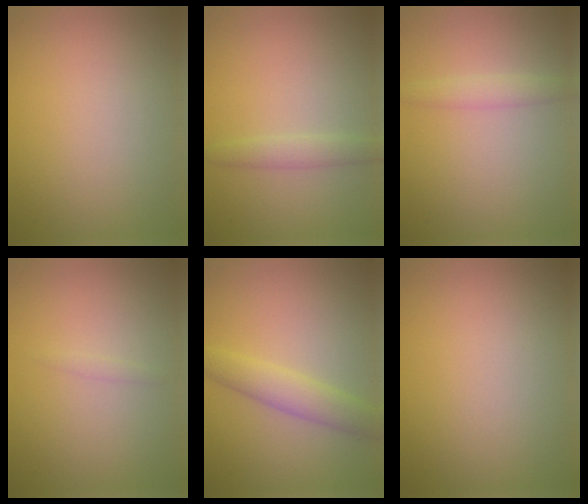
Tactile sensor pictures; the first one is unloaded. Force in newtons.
{"total": 1.6, "press": 1.6, "slide": 0.0}
{"total": 1.6, "press": 1.6, "slide": 0.1}
{"total": 0.6, "press": 0.6, "slide": 0.1}
{"total": 3.2, "press": 3.2, "slide": 0.1}
{"total": 0.0}